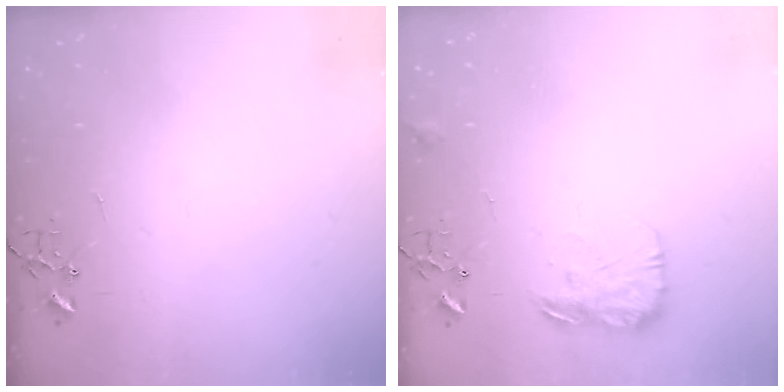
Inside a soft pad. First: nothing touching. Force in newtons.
{"total": 11.7, "press": 11.7, "slide": 0.4}